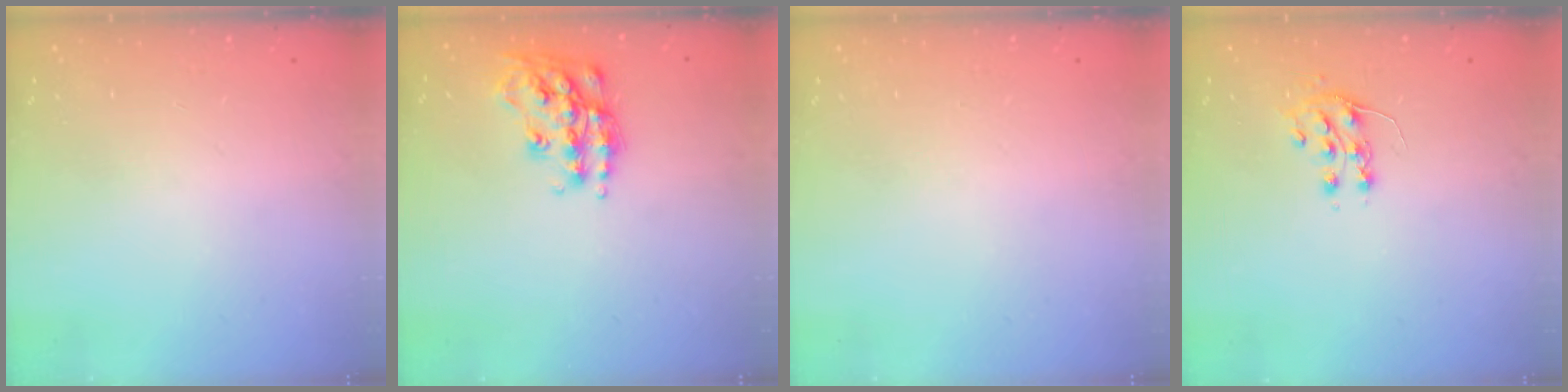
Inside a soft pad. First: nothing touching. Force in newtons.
{"total": 16.6, "press": 16.5, "slide": 1.0}
{"total": 0.0}
{"total": 7.3, "press": 7.3, "slide": 0.4}